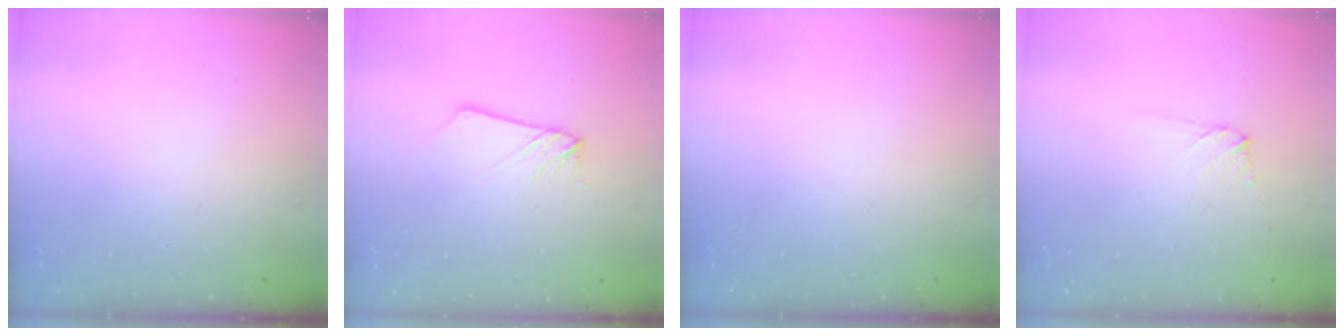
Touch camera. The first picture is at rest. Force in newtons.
{"total": 2.6, "press": 2.6, "slide": 0.2}
{"total": 0.0}
{"total": 5.1, "press": 5.1, "slide": 0.8}